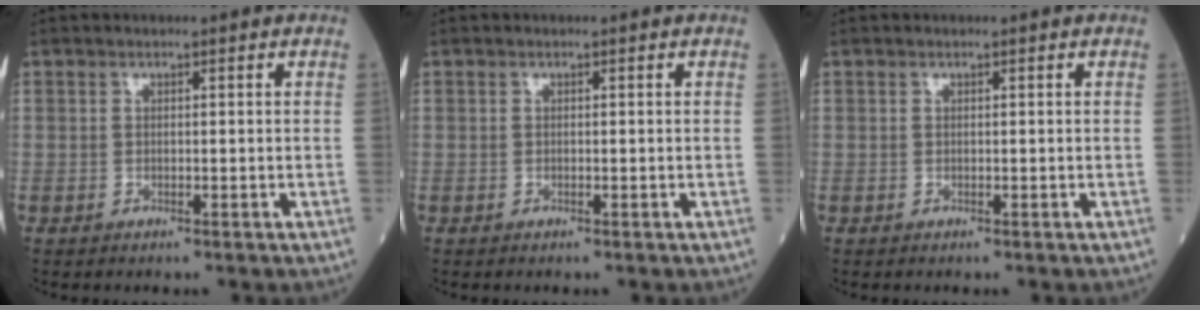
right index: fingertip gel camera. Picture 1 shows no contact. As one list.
[{"total": 0.0}, {"total": 0.0}]